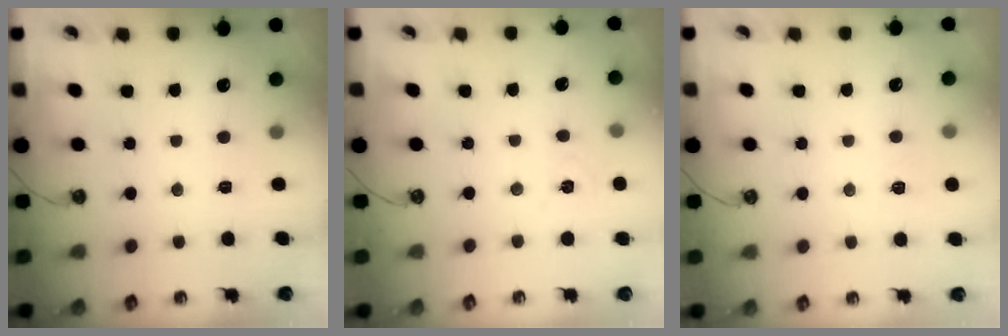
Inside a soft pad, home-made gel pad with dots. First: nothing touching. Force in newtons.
{"total": 7.3, "press": 7.2, "slide": 0.7}
{"total": 3.4, "press": 3.4, "slide": 0.4}